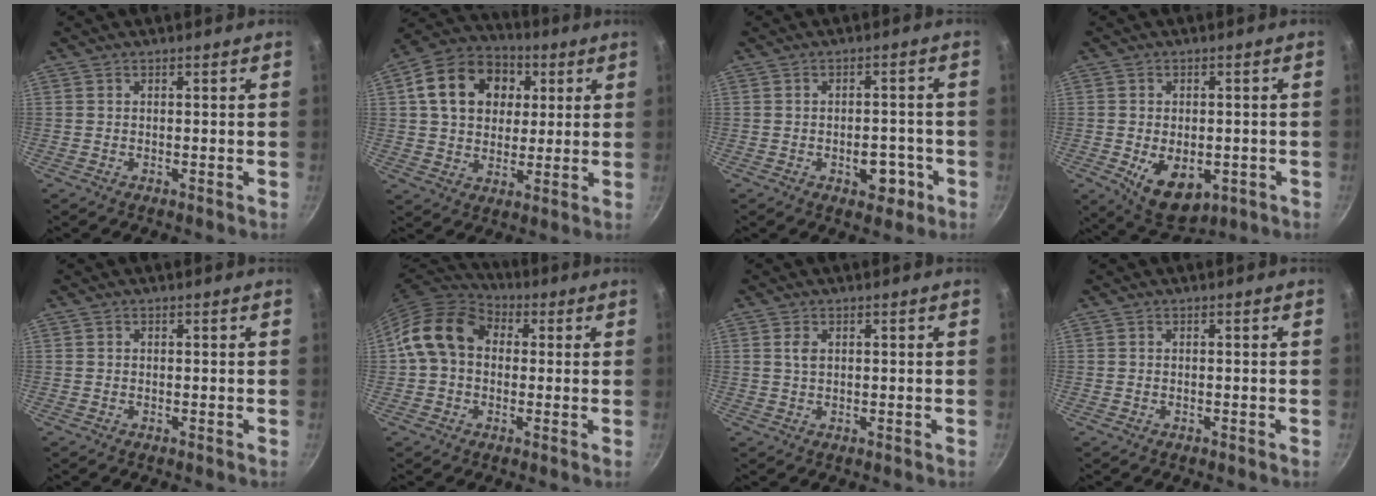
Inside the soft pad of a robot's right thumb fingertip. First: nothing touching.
{"total": 16.9, "force": [4.4, 13.0, 9.9], "torque": [-0.145, 0.018, 0.064]}
{"total": 5.6, "force": [-2.2, 3.3, 3.9], "torque": [-0.027, 0.014, -0.026]}
{"total": 9.9, "force": [-2.6, 6.2, 7.2], "torque": [-0.087, -0.007, -0.020]}
{"total": 0.0}
{"total": 12.7, "force": [1.3, 9.8, 7.9], "torque": [-0.110, 0.027, 0.003]}
{"total": 1.9, "force": [0.5, 1.1, 1.4], "torque": [-0.024, -0.001, 0.011]}
{"total": 0.0}